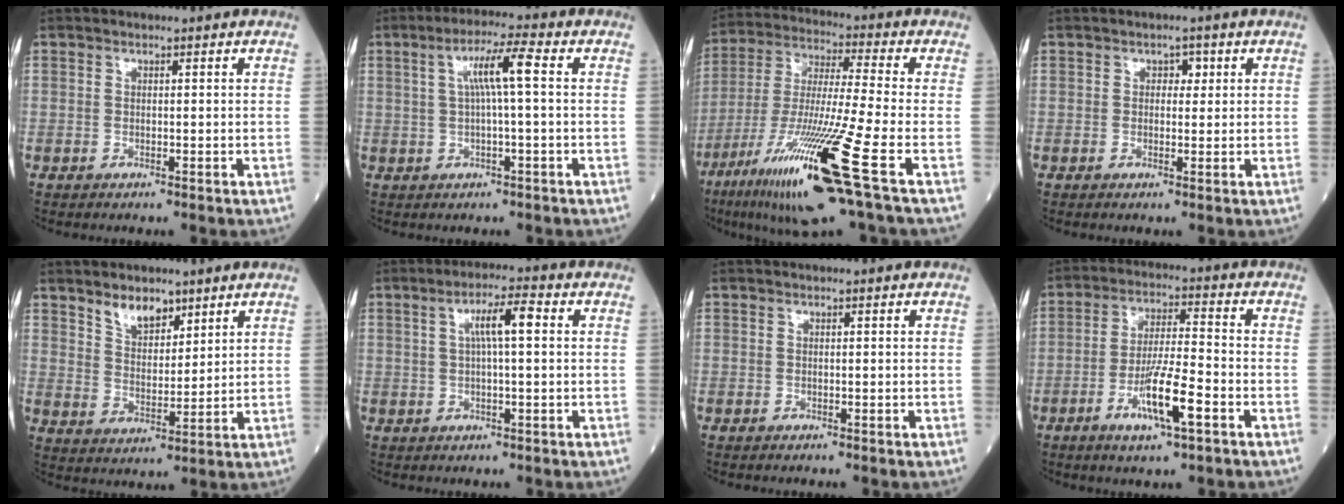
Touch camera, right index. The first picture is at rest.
{"total": 6.9, "force": [1.0, -0.6, 6.8], "torque": [-0.127, 0.015, 0.022]}
{"total": 19.1, "force": [-9.1, -0.7, 16.8], "torque": [-0.338, -0.052, -0.171]}
{"total": 1.7, "force": [0.6, 1.2, 1.1], "torque": [-0.009, 0.004, 0.004]}
{"total": 5.6, "force": [4.1, 2.8, 2.6], "torque": [-0.046, -0.001, 0.081]}
{"total": 4.5, "force": [1.1, 0.7, 4.3], "torque": [-0.076, 0.012, 0.017]}
{"total": 0.0}
{"total": 9.4, "force": [-4.0, 0.9, 8.5], "torque": [-0.161, -0.009, -0.072]}